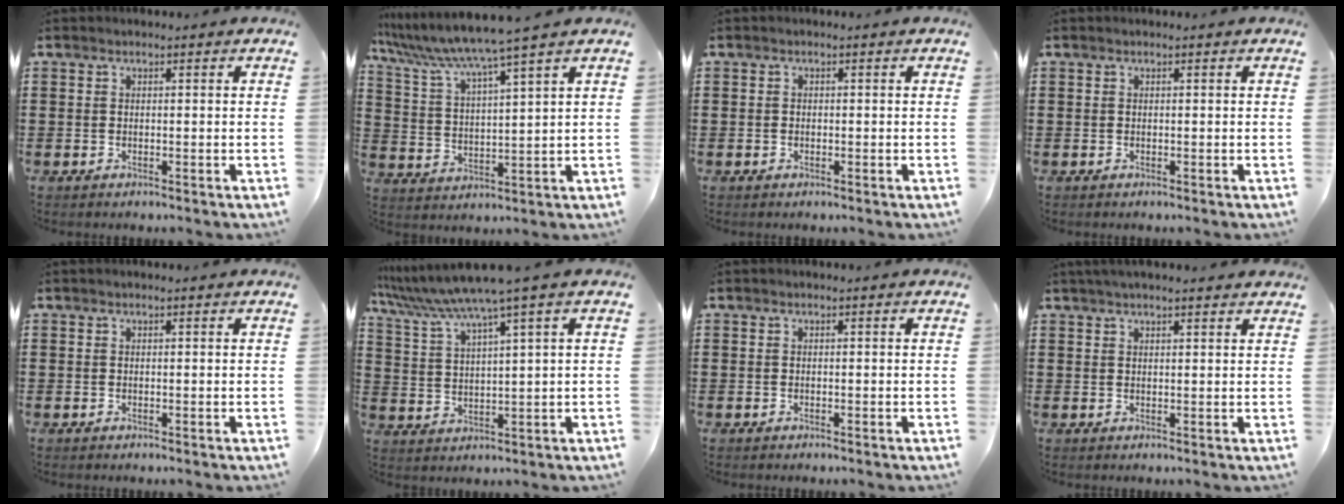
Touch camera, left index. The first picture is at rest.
{"total": 6.9, "force": [5.9, -1.0, 3.3], "torque": [-0.090, -0.041, 0.096]}
{"total": 0.5, "force": [-0.3, 0.5, 0.1], "torque": [-0.005, 0.001, -0.006]}
{"total": 0.0}
{"total": 0.0}
{"total": 6.3, "force": [4.7, -0.9, 4.2], "torque": [-0.098, -0.029, 0.076]}
{"total": 0.0}
{"total": 2.1, "force": [1.9, 0.1, 0.9], "torque": [-0.020, 0.003, 0.035]}